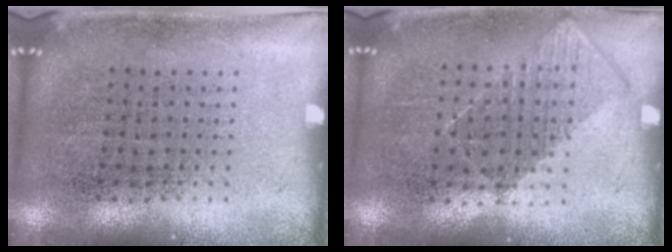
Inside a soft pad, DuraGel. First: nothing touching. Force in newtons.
{"total": 0.9, "press": 0.7, "slide": 0.4}